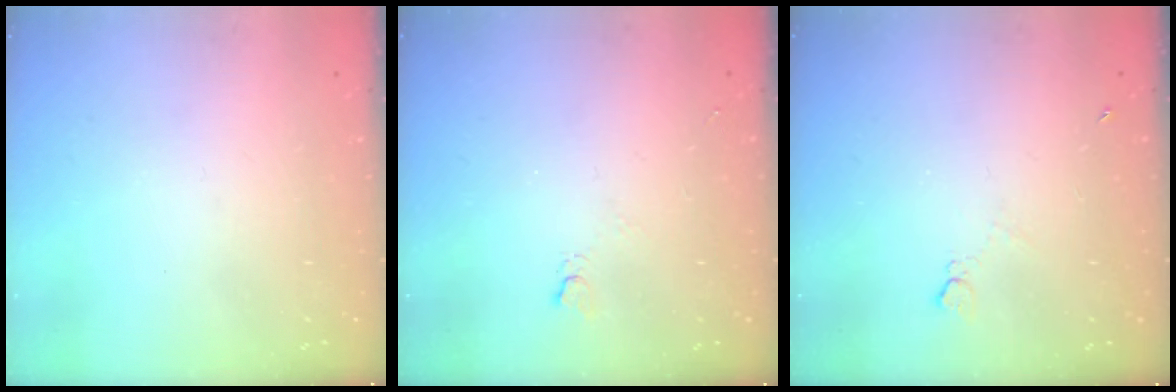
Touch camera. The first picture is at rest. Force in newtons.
{"total": 2.7, "press": 2.6, "slide": 0.5}
{"total": 5.0, "press": 5.0, "slide": 0.6}